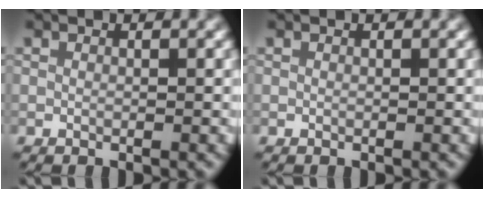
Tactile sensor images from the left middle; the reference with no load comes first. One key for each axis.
{"total": 0.0}